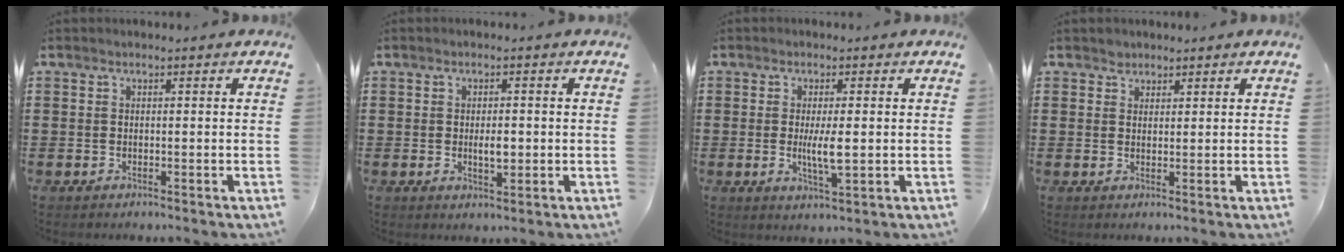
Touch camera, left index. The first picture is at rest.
{"total": 3.0, "force": [-0.1, 1.1, 2.7], "torque": [-0.044, -0.004, -0.004]}
{"total": 4.8, "force": [-0.1, 0.9, 4.7], "torque": [-0.091, -0.006, -0.005]}
{"total": 1.6, "force": [1.2, 1.0, 0.0], "torque": [0.005, -0.001, 0.023]}